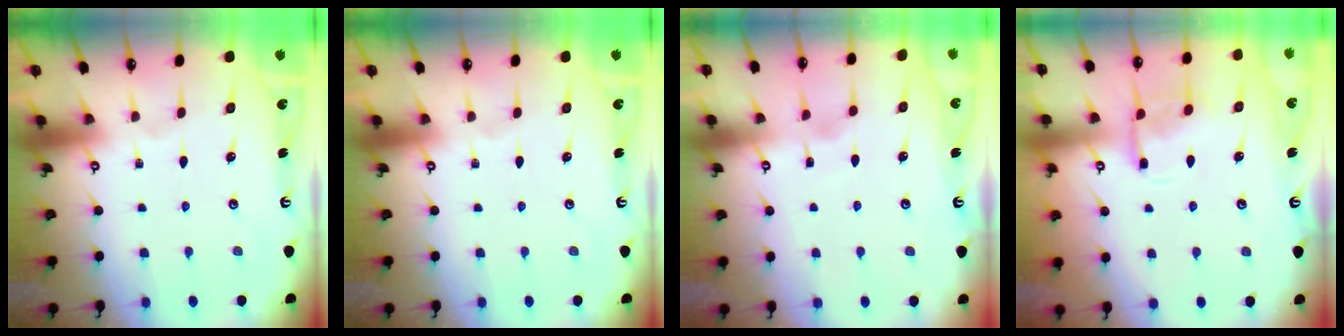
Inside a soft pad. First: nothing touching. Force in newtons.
{"total": 0.0}
{"total": 2.1, "press": 2.1, "slide": 0.2}
{"total": 9.1, "press": 9.1, "slide": 0.8}